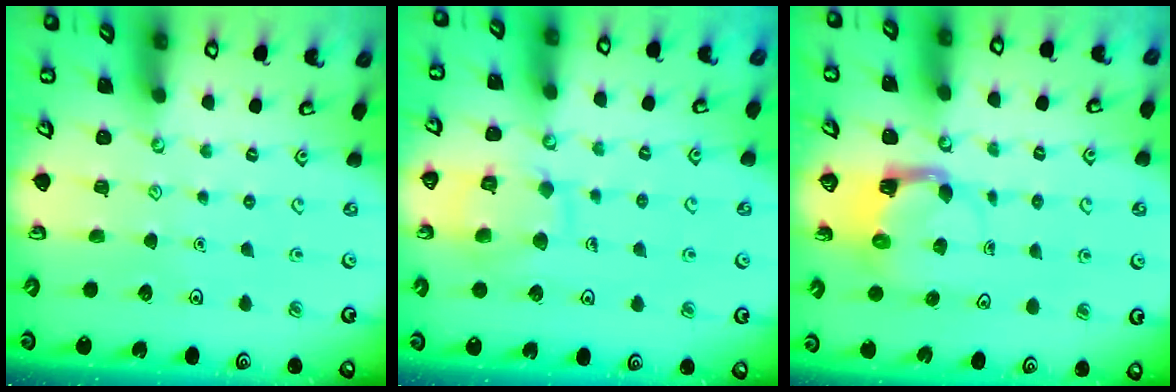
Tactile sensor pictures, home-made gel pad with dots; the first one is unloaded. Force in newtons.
{"total": 11.1, "press": 11.1, "slide": 0.8}
{"total": 3.9, "press": 3.9, "slide": 0.8}